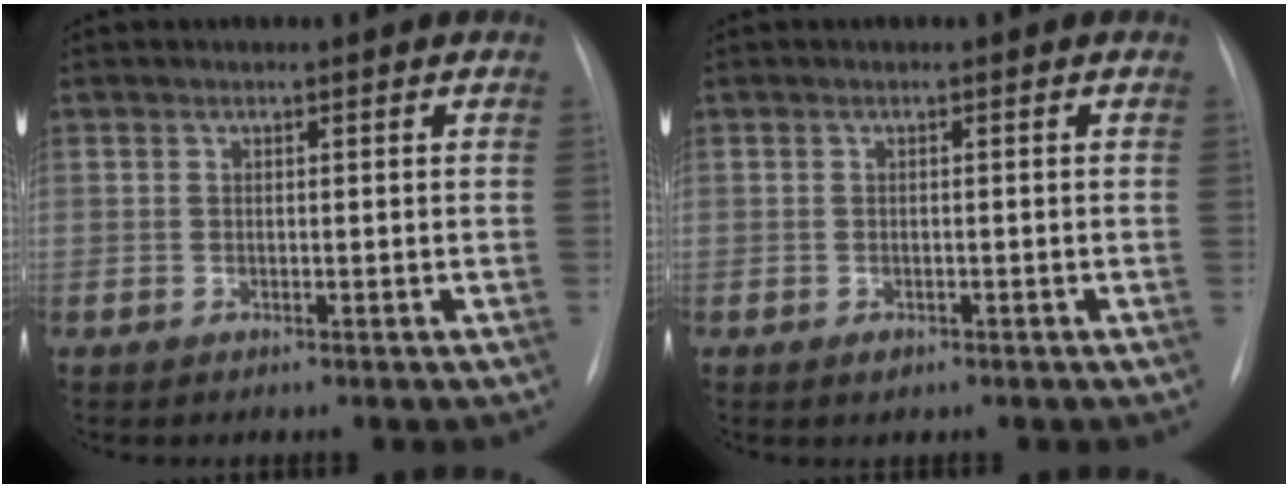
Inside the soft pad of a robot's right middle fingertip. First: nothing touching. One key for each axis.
{"total": 1.2, "fx": -0.7, "fy": 0.7, "fz": 0.6, "tx": -0.010, "ty": 0.001, "tz": -0.005}